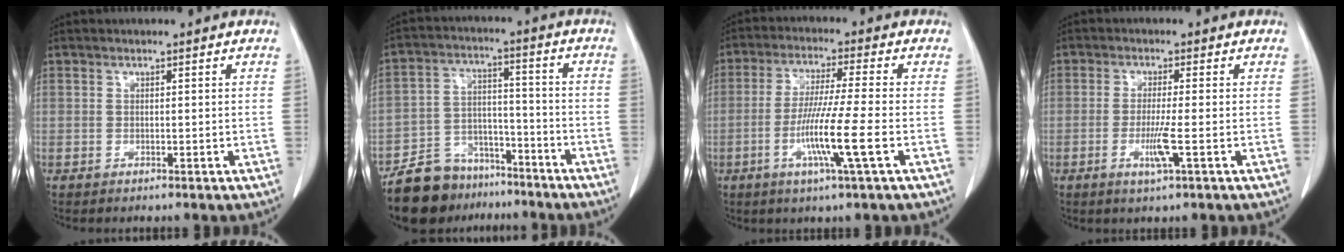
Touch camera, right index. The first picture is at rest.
{"total": 11.9, "force": [-9.7, 6.2, 3.0], "torque": [-0.057, 0.027, -0.162]}
{"total": 9.5, "force": [-3.0, -1.1, 8.9], "torque": [-0.171, -0.017, -0.058]}
{"total": 4.1, "force": [-1.3, -0.3, 3.9], "torque": [-0.078, -0.009, -0.024]}